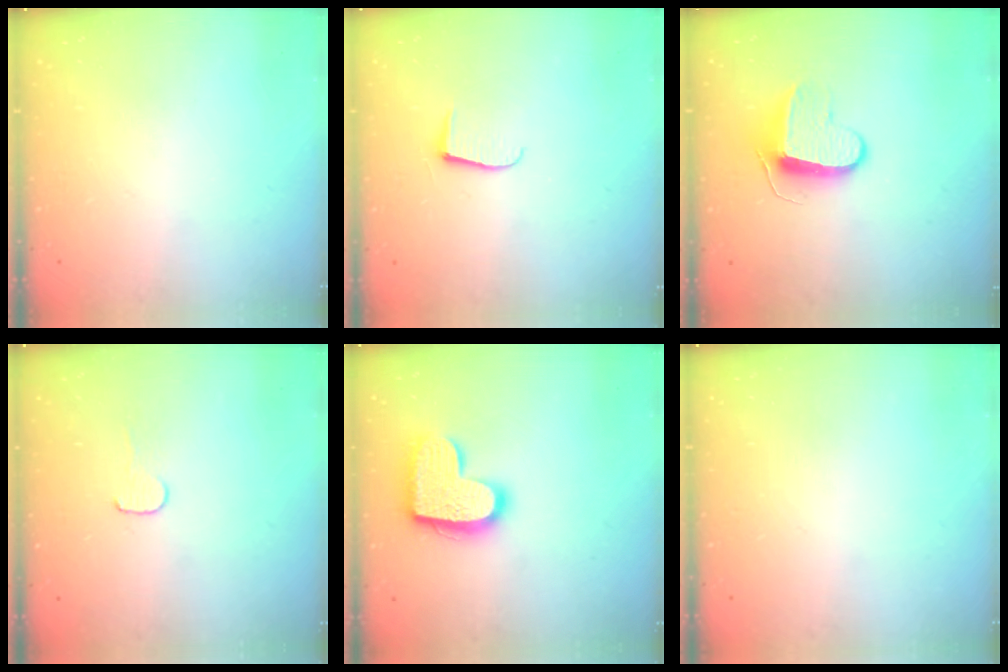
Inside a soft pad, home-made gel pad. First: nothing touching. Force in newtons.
{"total": 5.1, "press": 5.0, "slide": 0.6}
{"total": 9.5, "press": 9.5, "slide": 0.7}
{"total": 3.7, "press": 3.6, "slide": 0.3}
{"total": 15.6, "press": 15.6, "slide": 0.8}
{"total": 0.0}